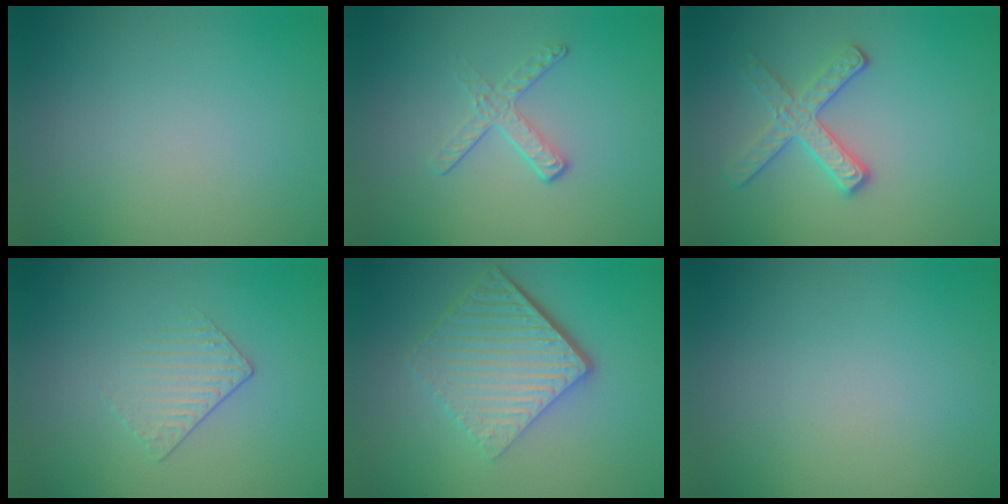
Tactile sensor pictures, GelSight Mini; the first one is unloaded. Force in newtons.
{"total": 1.9, "press": 1.1, "slide": 1.6}
{"total": 2.8, "press": 2.6, "slide": 1.0}
{"total": 1.4, "press": 0.9, "slide": 1.1}
{"total": 6.8, "press": 4.4, "slide": 5.2}
{"total": 0.0}